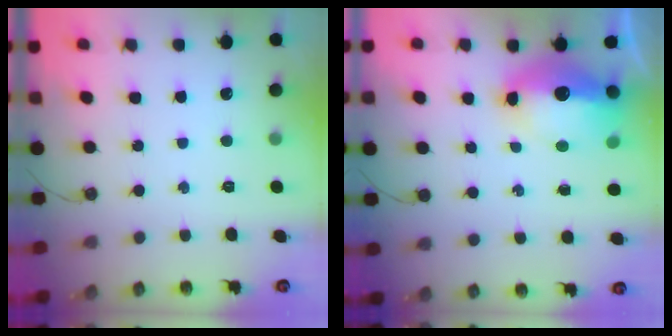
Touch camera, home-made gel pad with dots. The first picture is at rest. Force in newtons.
{"total": 15.4, "press": 15.3, "slide": 1.7}